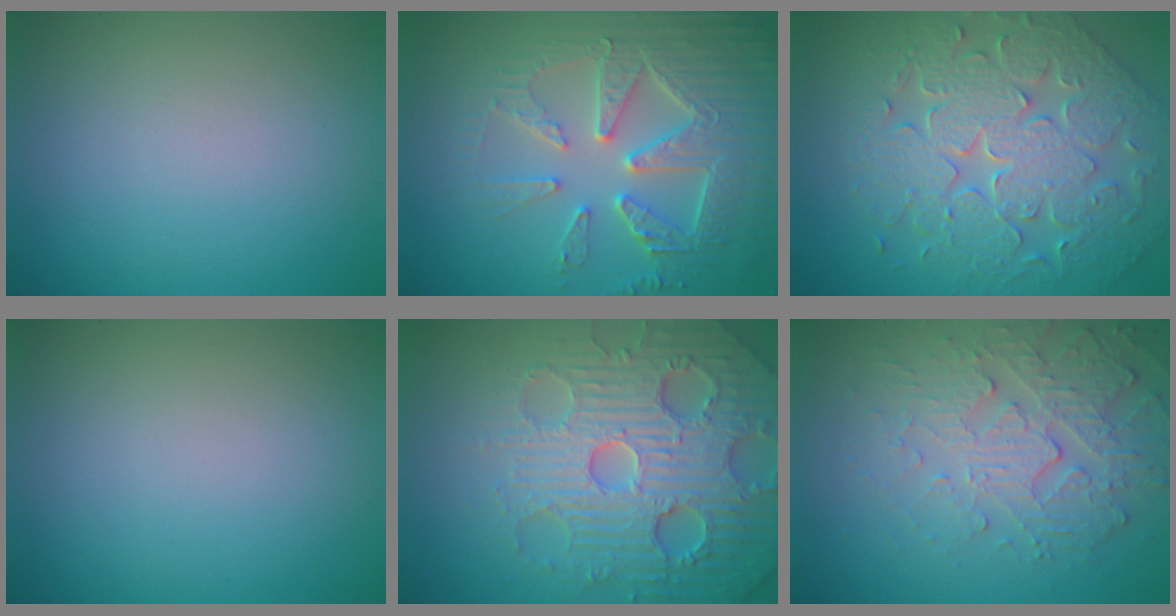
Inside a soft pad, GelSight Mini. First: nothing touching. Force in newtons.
{"total": 7.2, "press": 5.9, "slide": 4.2}
{"total": 7.5, "press": 6.5, "slide": 3.6}
{"total": 0.0}
{"total": 7.6, "press": 7.4, "slide": 1.5}
{"total": 4.3, "press": 4.1, "slide": 1.3}